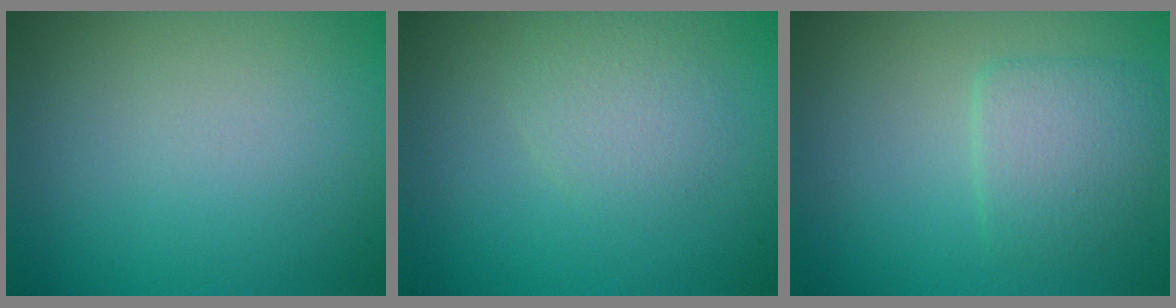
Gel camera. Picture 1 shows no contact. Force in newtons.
{"total": 1.7, "press": 1.7, "slide": 0.0}
{"total": 2.5, "press": 2.5, "slide": 0.4}